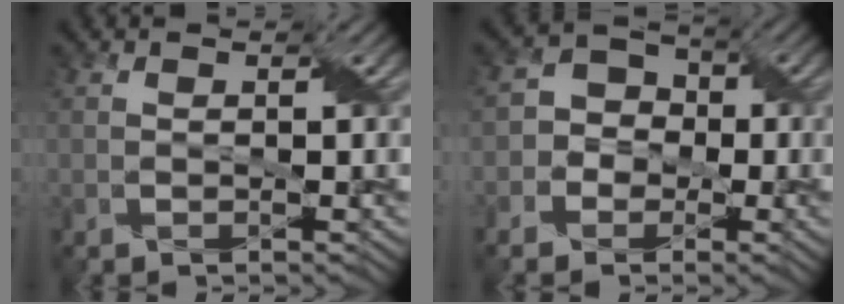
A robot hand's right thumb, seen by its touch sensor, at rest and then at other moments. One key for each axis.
{"total": 4.4, "fx": -1.5, "fy": 3.9, "fz": 1.3, "tx": -0.017, "ty": 0.008, "tz": -0.045}